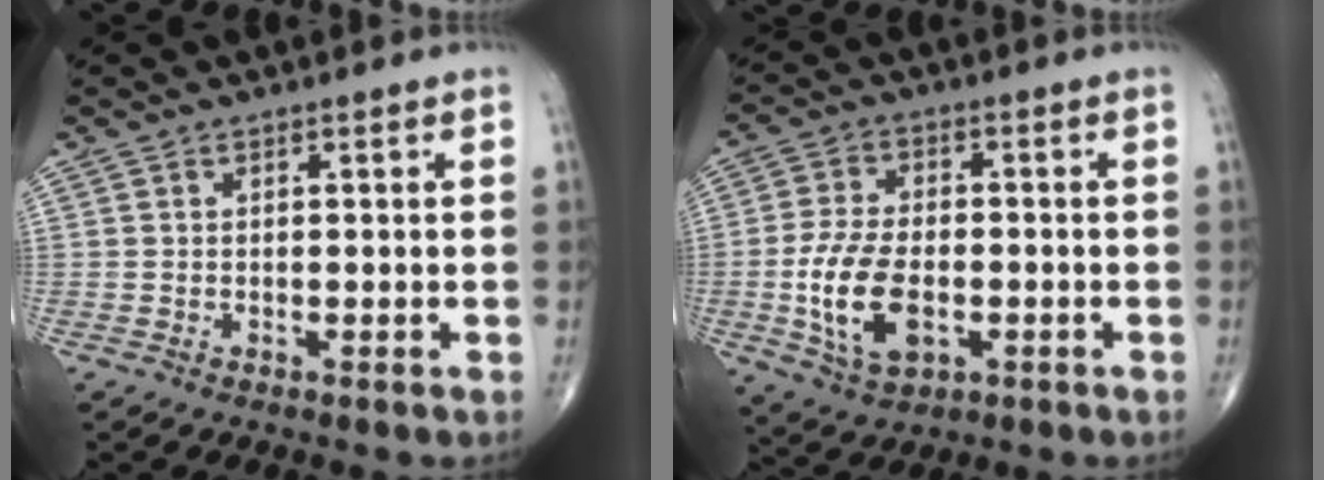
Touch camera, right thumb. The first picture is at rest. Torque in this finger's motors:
{"motor_torque": [0.48, 0.31, 1.14, -0.05, 0.33]}